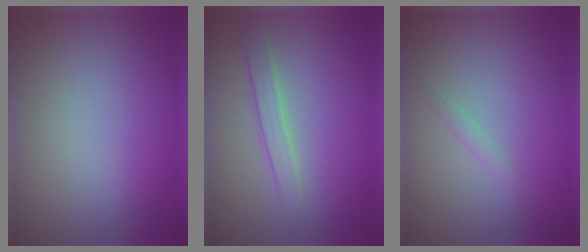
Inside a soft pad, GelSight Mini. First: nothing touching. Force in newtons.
{"total": 1.7, "press": 1.7, "slide": 0.0}
{"total": 0.6, "press": 0.6, "slide": 0.1}